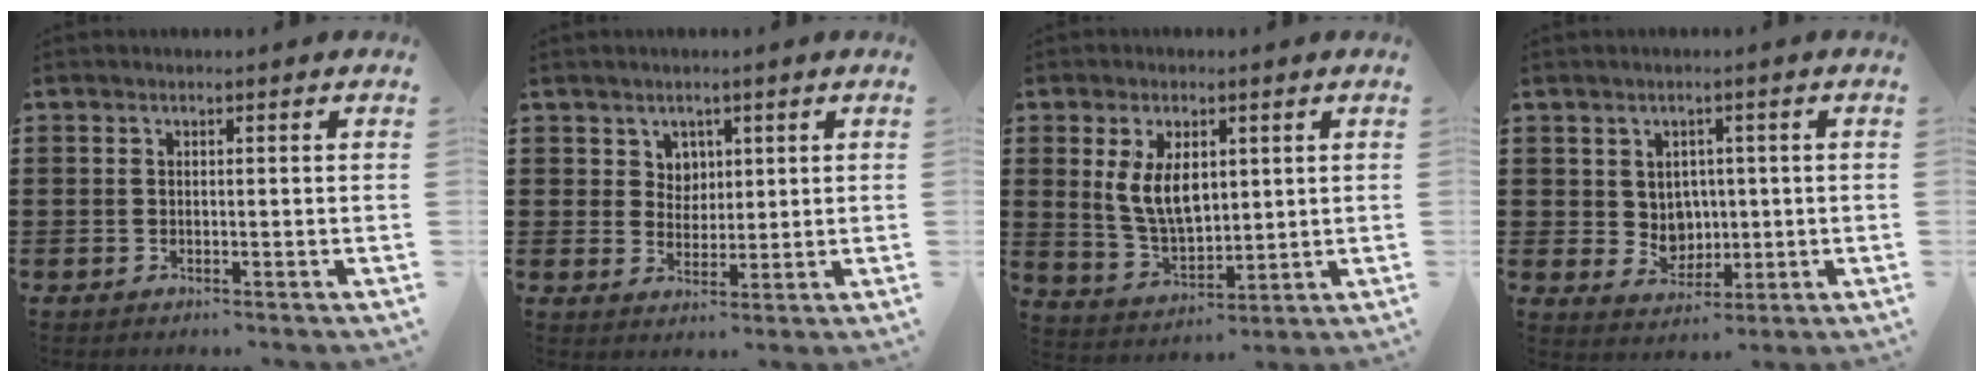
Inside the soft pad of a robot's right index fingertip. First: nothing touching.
{"total": 3.5, "force": [1.9, 2.9, 0.5], "torque": [-0.023, 0.011, 0.035]}
{"total": 7.7, "force": [2.0, 4.4, 6.0], "torque": [-0.126, 0.005, 0.033]}
{"total": 3.8, "force": [1.8, 3.2, 0.9], "torque": [-0.019, -0.006, 0.030]}